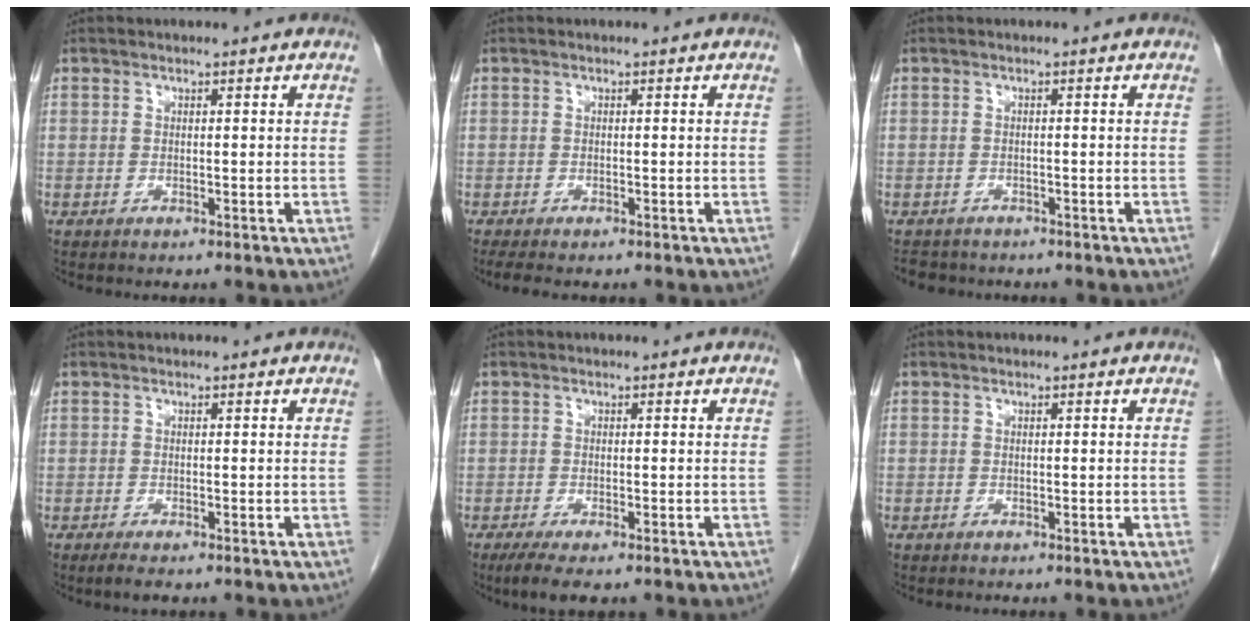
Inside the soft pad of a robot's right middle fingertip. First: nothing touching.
{"total": 3.9, "force": [-3.1, 1.1, 2.1], "torque": [-0.032, -0.013, -0.042]}
{"total": 4.0, "force": [-3.5, 1.8, 0.6], "torque": [-0.010, -0.003, -0.047]}
{"total": 1.7, "force": [-1.2, 0.5, 1.2], "torque": [-0.026, -0.006, -0.018]}
{"total": 4.2, "force": [-2.9, 1.1, 2.9], "torque": [-0.053, -0.011, -0.044]}
{"total": 0.0}